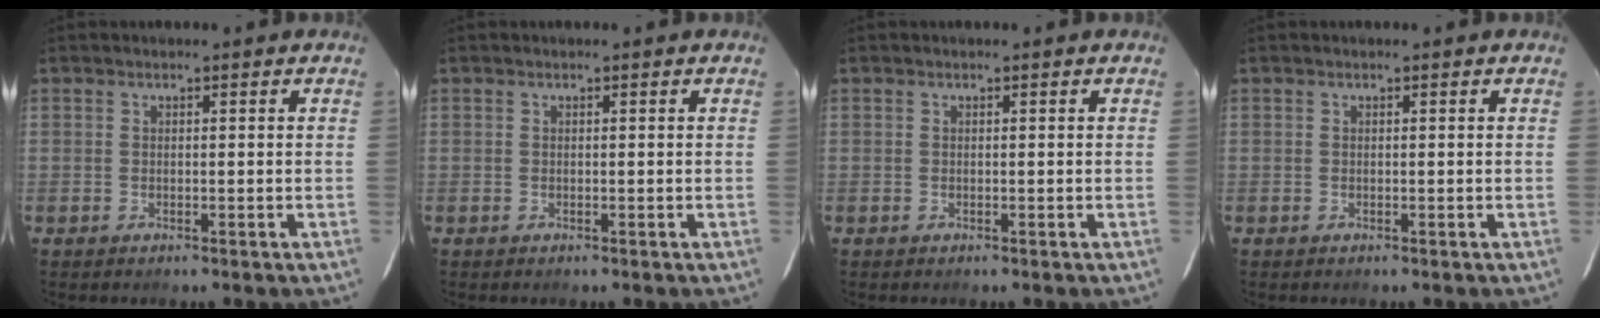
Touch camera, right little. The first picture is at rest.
{"total": 0.0}
{"total": 0.0}
{"total": 0.0}